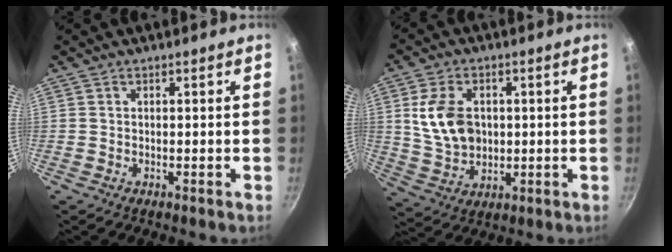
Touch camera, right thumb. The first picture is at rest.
{"total": 11.3, "force": [1.5, 8.2, 7.6], "torque": [-0.126, -0.006, 0.035]}